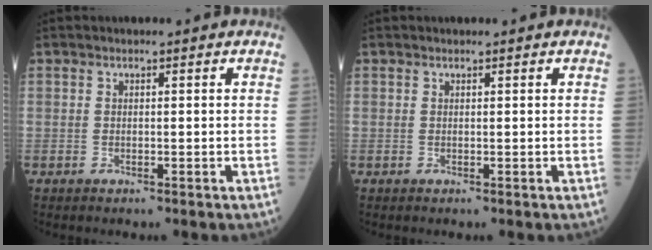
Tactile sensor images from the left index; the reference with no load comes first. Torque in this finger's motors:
{"motor_torque": [0.18, -0.01, 0.00, -0.01]}